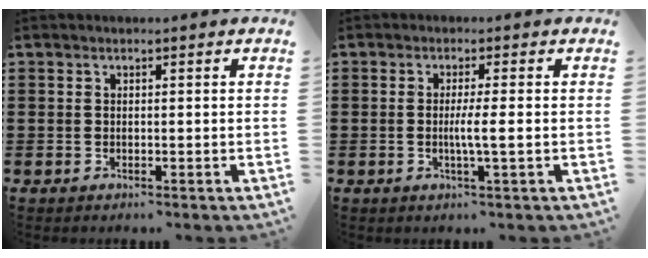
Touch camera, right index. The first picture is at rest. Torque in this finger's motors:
{"motor_torque": [1.29, 0.40, 0.14, 0.06]}